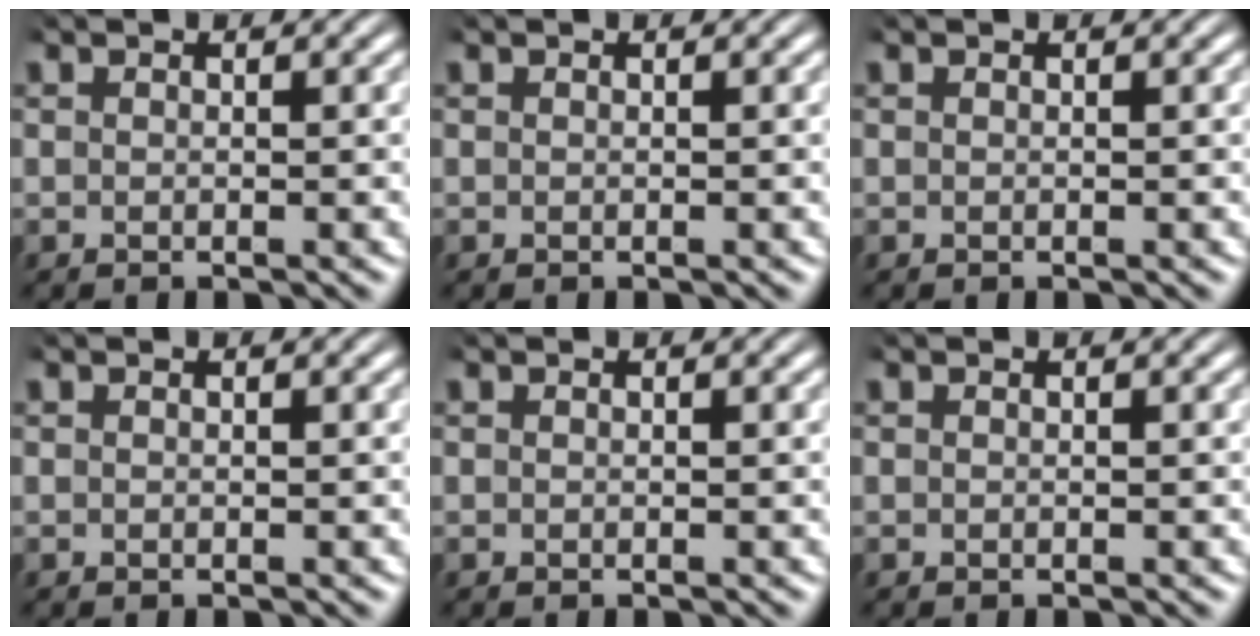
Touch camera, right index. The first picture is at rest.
{"total": 0.0}
{"total": 0.0}
{"total": 0.0}
{"total": 0.0}
{"total": 0.0}